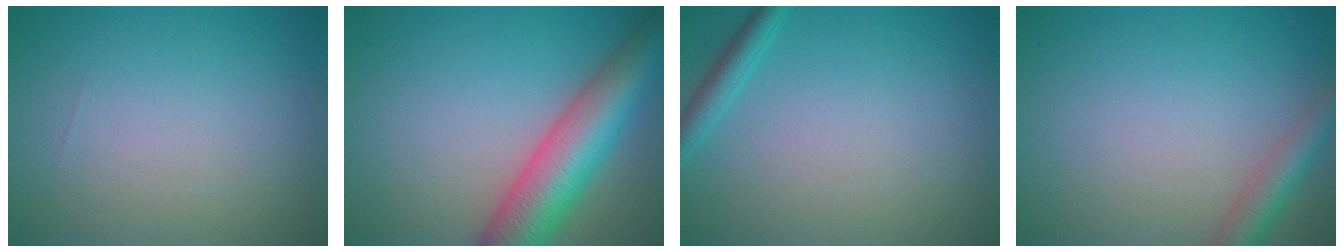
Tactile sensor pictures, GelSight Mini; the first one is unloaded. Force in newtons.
{"total": 8.7, "press": 8.7, "slide": 0.3}
{"total": 1.8, "press": 1.8, "slide": 0.1}
{"total": 3.0, "press": 3.0, "slide": 0.1}